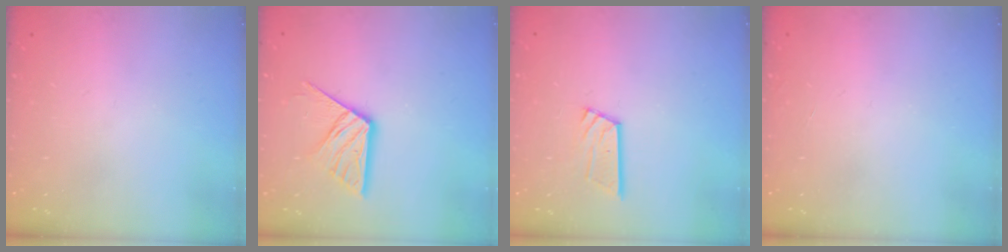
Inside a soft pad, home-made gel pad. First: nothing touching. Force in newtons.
{"total": 12.0, "press": 12.0, "slide": 1.1}
{"total": 9.8, "press": 9.7, "slide": 0.9}
{"total": 0.0}